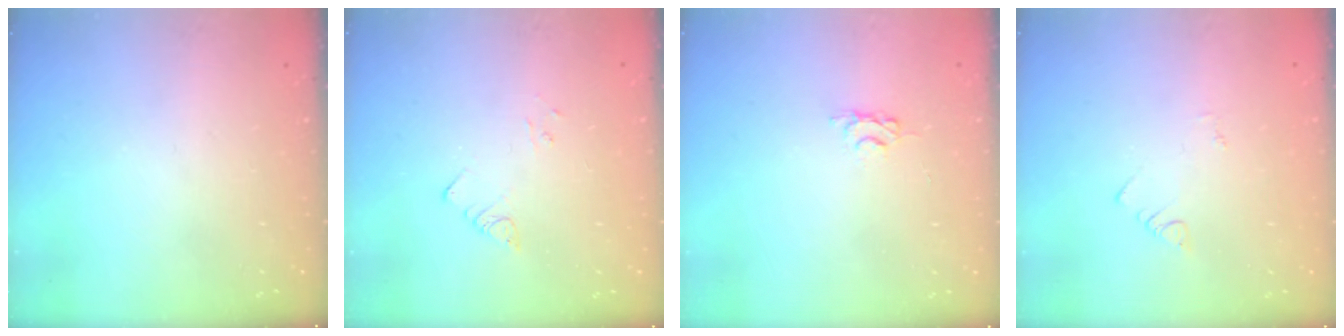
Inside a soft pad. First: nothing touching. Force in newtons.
{"total": 5.3, "press": 5.2, "slide": 0.6}
{"total": 3.1, "press": 3.0, "slide": 0.5}
{"total": 1.1, "press": 1.1, "slide": 0.3}